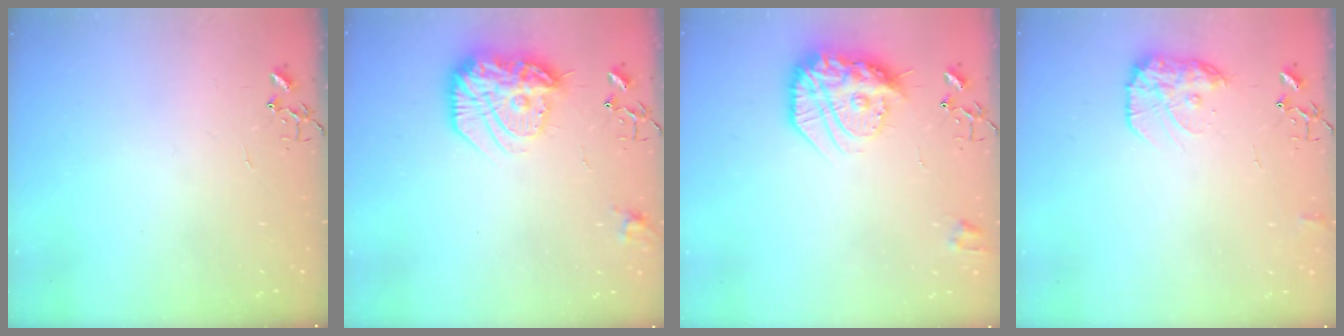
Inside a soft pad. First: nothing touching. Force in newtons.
{"total": 22.2, "press": 22.1, "slide": 1.5}
{"total": 19.9, "press": 19.9, "slide": 1.8}
{"total": 12.0, "press": 12.0, "slide": 0.1}